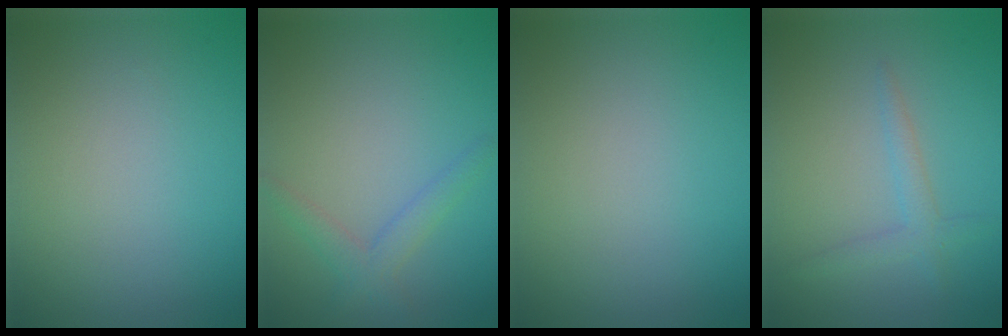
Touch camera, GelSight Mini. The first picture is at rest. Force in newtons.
{"total": 2.1, "press": 2.1, "slide": 0.1}
{"total": 0.0}
{"total": 1.8, "press": 1.8, "slide": 0.1}